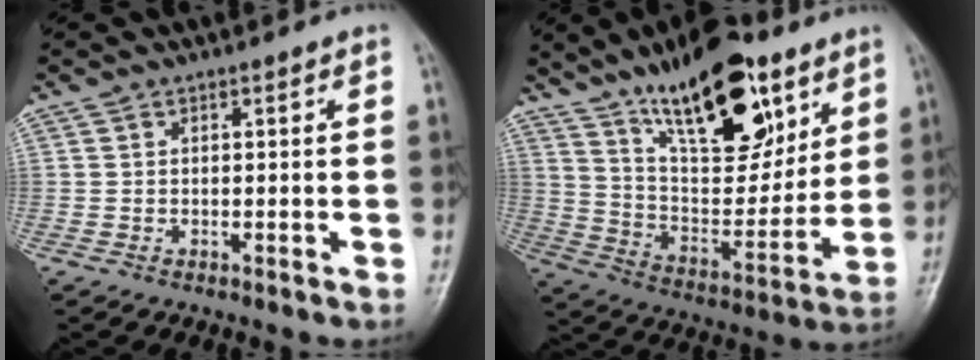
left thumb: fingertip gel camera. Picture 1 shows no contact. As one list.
[{"total": 23.1, "force": [14.1, 9.6, 15.6], "torque": [-0.197, -0.064, 0.243]}]